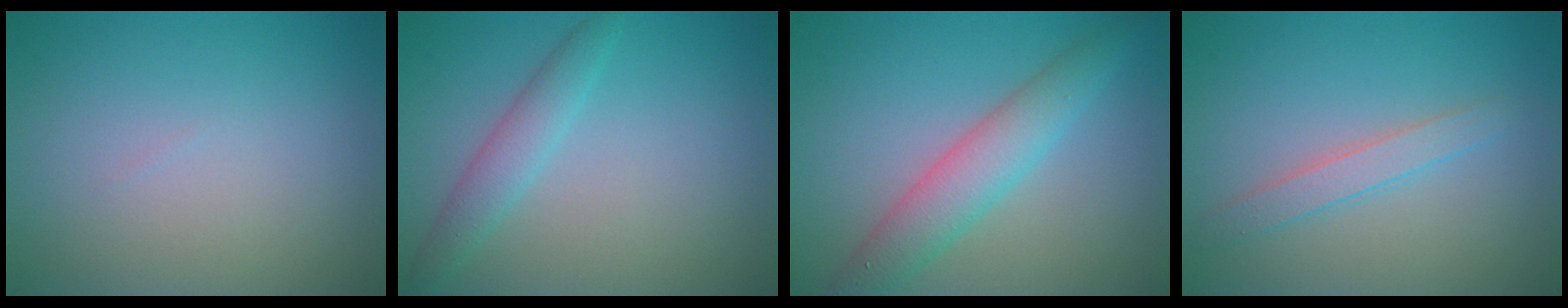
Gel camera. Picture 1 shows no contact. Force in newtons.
{"total": 2.4, "press": 2.4, "slide": 0.0}
{"total": 4.3, "press": 4.3, "slide": 0.1}
{"total": 2.1, "press": 2.1, "slide": 0.1}